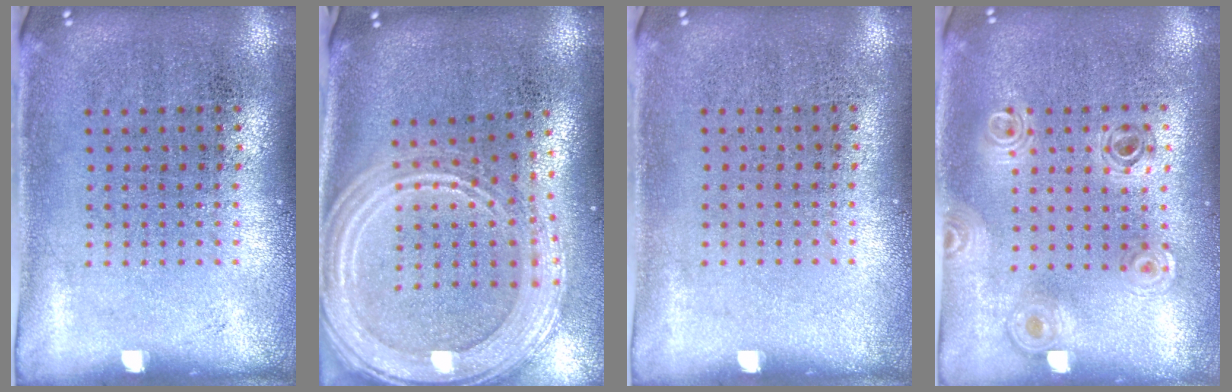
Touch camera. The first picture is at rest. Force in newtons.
{"total": 3.1, "press": 2.5, "slide": 1.7}
{"total": 0.0}
{"total": 0.9, "press": 0.9, "slide": 0.2}